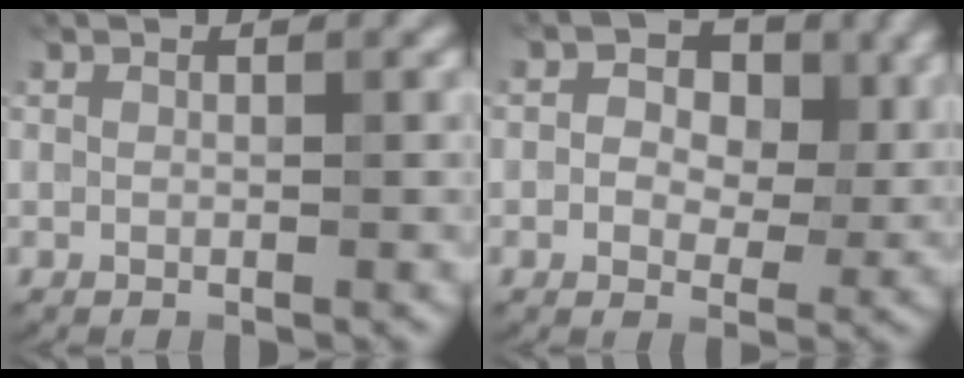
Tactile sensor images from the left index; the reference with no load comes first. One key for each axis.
{"total": 6.0, "fx": 1.6, "fy": 4.0, "fz": 4.2, "tx": -0.049, "ty": -0.003, "tz": 0.012}